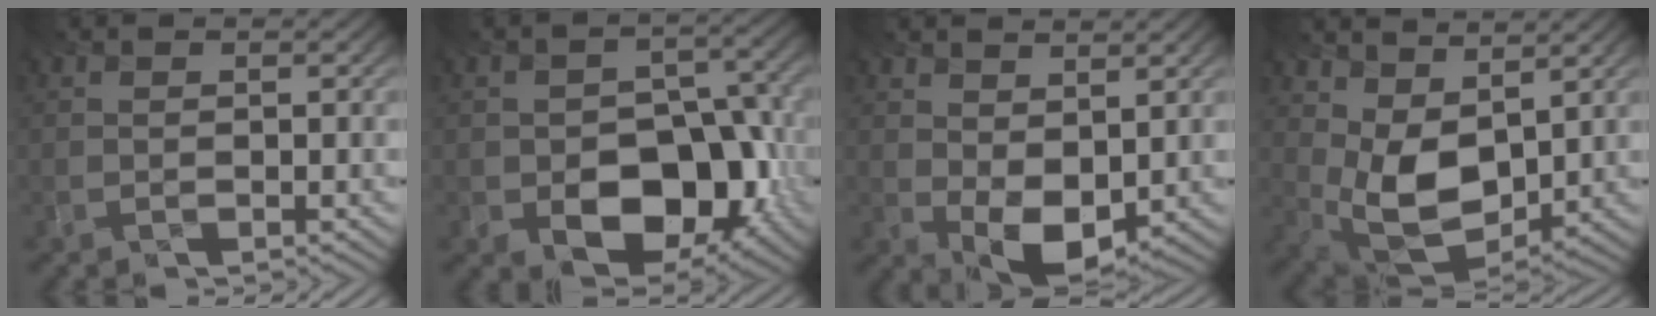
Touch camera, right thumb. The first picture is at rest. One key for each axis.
{"total": 12.3, "fx": -4.6, "fy": 7.9, "fz": 8.2, "tx": -0.127, "ty": -0.029, "tz": -0.066}
{"total": 7.0, "fx": 1.2, "fy": 4.3, "fz": 5.5, "tx": -0.109, "ty": -0.005, "tz": 0.030}
{"total": 10.2, "fx": 3.3, "fy": 6.0, "fz": 7.6, "tx": -0.173, "ty": -0.011, "tz": 0.072}